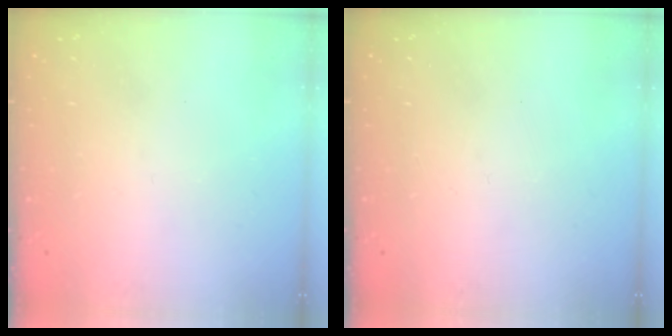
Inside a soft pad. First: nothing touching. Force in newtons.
{"total": 0.0}